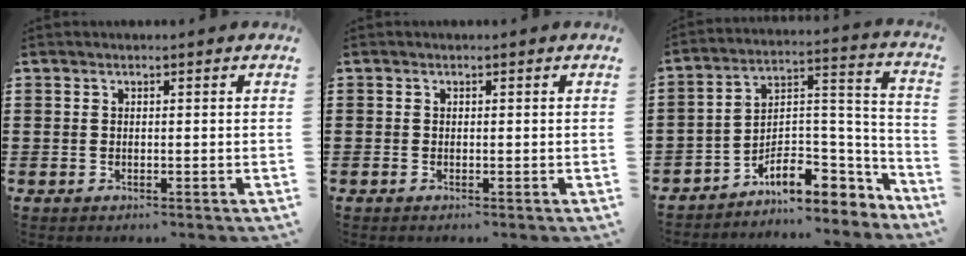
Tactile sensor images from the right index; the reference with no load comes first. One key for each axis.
{"total": 0.0}
{"total": 7.5, "fx": -5.1, "fy": 4.1, "fz": 3.6, "tx": -0.067, "ty": -0.006, "tz": -0.092}